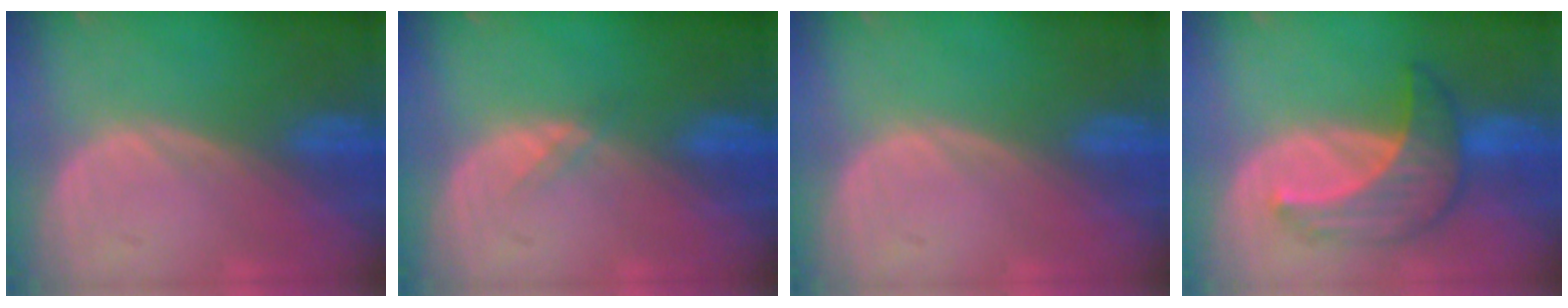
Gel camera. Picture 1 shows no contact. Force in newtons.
{"total": 1.0, "press": 1.0, "slide": 0.2}
{"total": 0.0}
{"total": 6.9, "press": 6.8, "slide": 1.0}